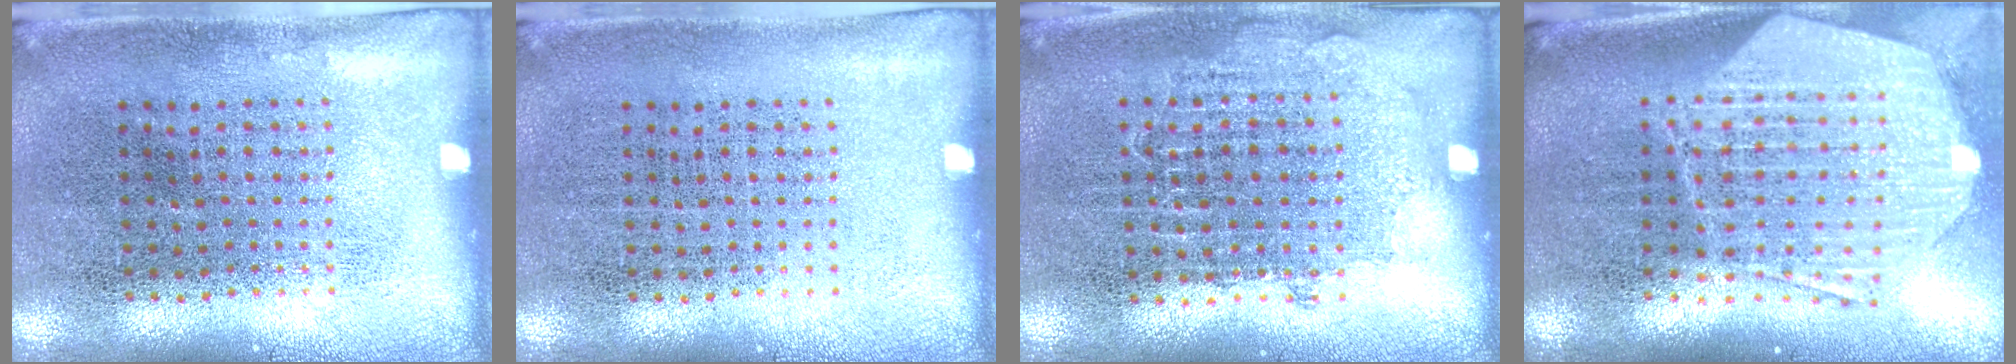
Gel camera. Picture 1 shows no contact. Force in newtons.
{"total": 0.0}
{"total": 0.7, "press": 0.7, "slide": 0.3}
{"total": 3.0, "press": 2.4, "slide": 1.8}